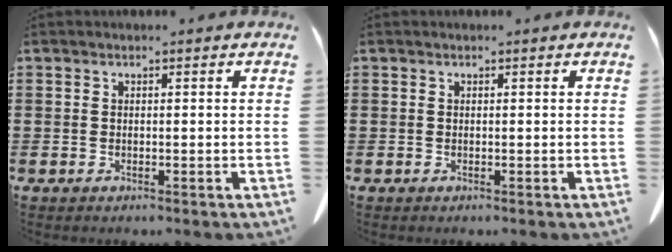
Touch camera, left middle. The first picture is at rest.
{"total": 0.0}